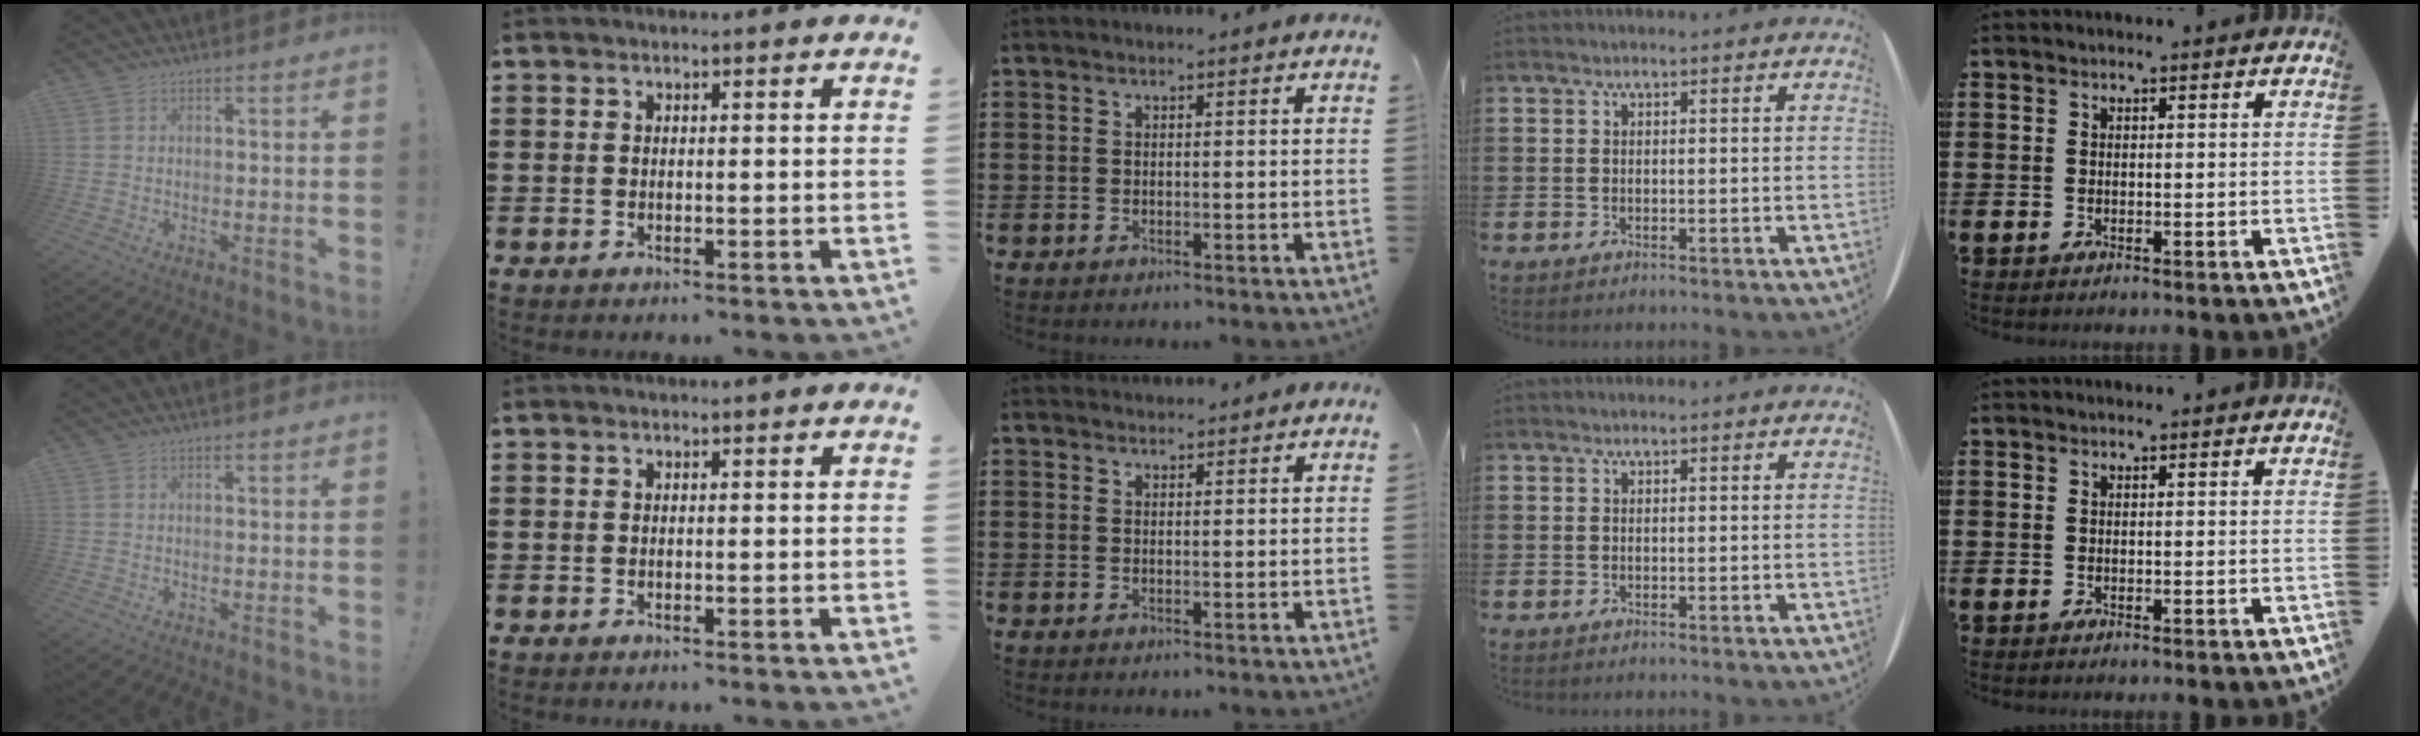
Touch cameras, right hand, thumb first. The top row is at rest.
{"middle": {"total": 1.3, "force": [1.2, 0.1, -0.1], "torque": [-0.002, -0.002, 0.025]}}